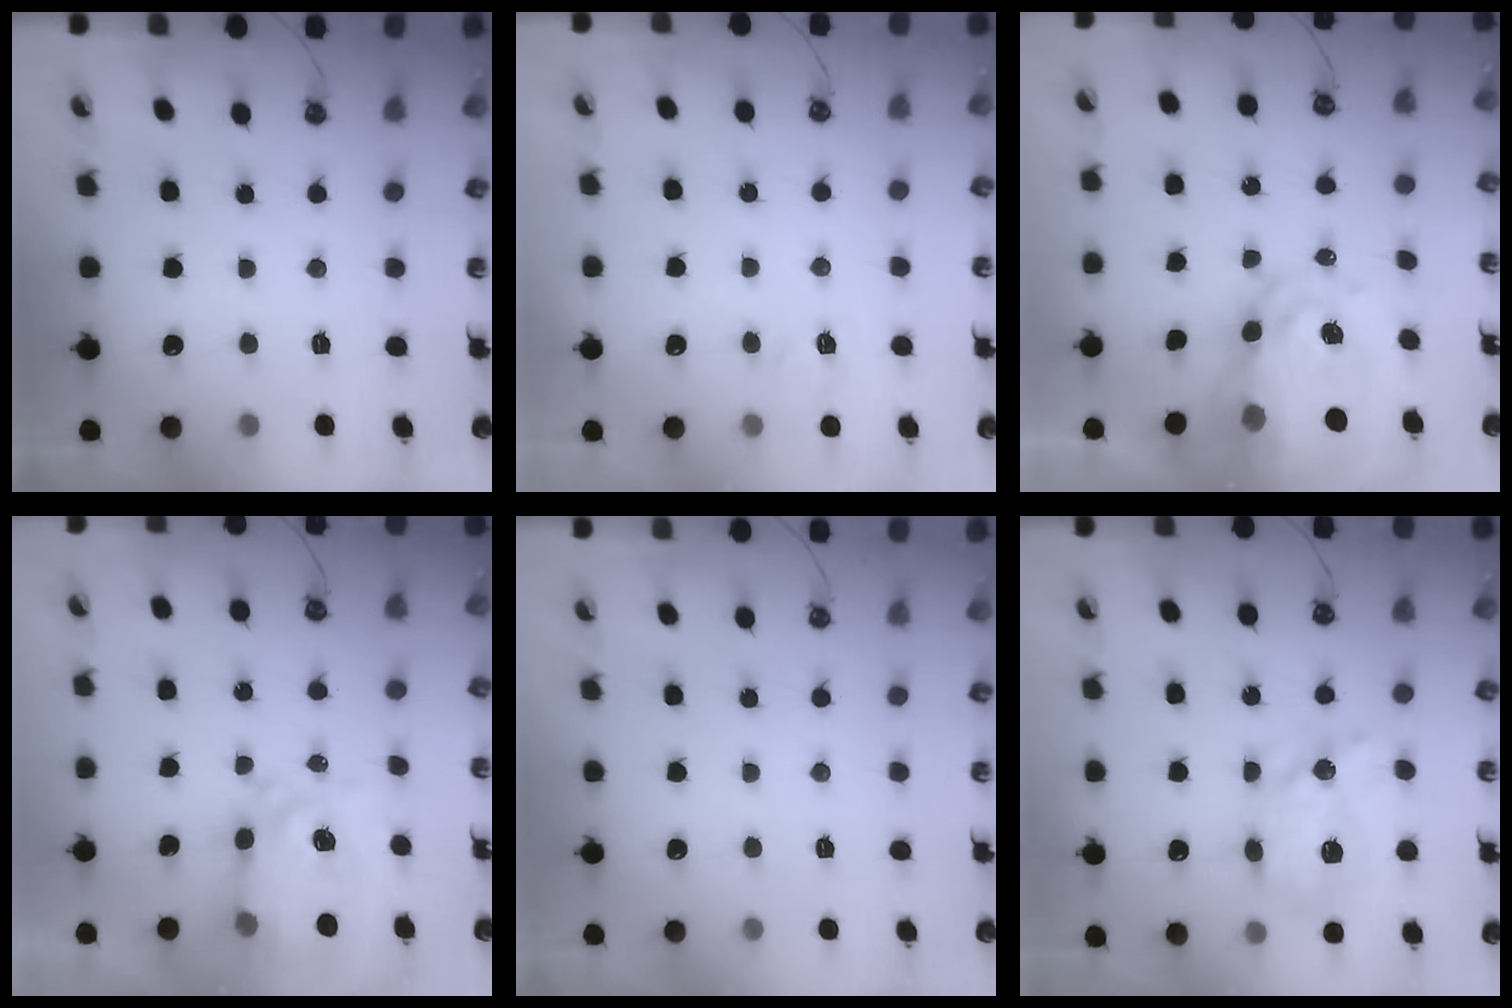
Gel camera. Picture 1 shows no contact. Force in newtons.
{"total": 7.6, "press": 7.6, "slide": 0.6}
{"total": 13.2, "press": 13.2, "slide": 1.0}
{"total": 9.0, "press": 8.9, "slide": 0.7}
{"total": 0.0}
{"total": 11.2, "press": 11.2, "slide": 0.4}